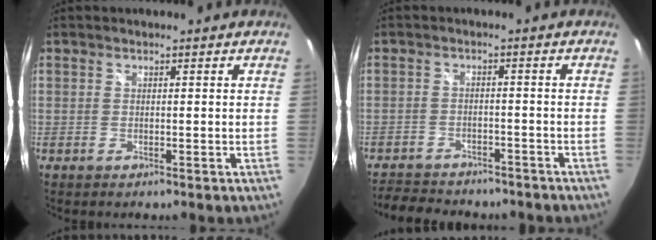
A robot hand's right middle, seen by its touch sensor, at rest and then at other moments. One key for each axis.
{"total": 10.6, "fx": -9.1, "fy": 4.0, "fz": 3.6, "tx": -0.093, "ty": -0.006, "tz": -0.134}